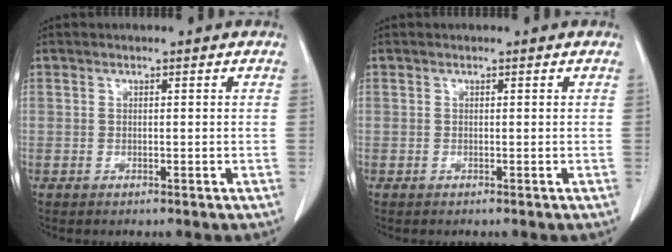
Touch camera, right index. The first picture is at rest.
{"total": 0.0}